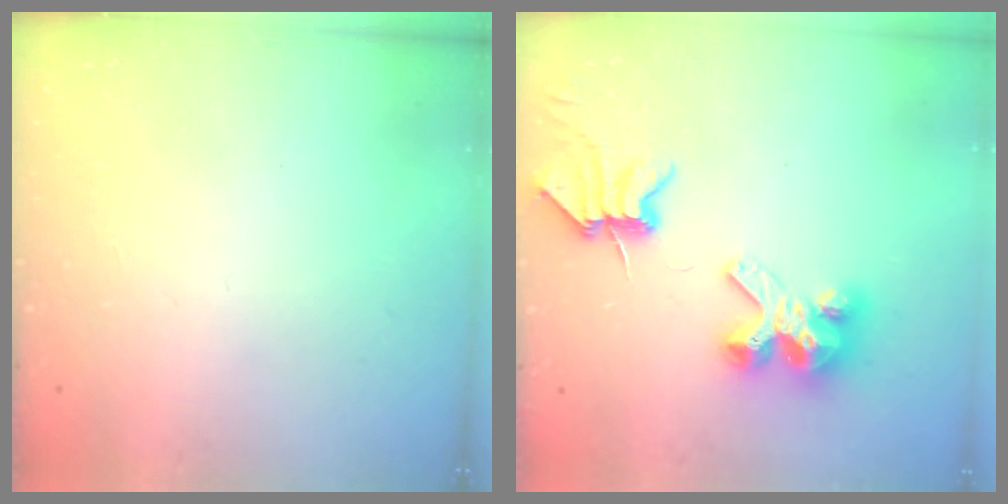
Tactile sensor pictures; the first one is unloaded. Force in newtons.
{"total": 6.7, "press": 6.7, "slide": 0.9}